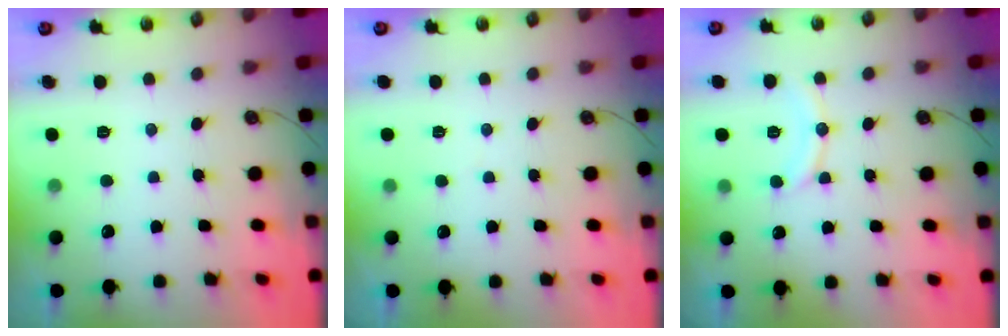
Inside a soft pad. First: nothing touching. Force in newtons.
{"total": 1.2, "press": 1.2, "slide": 0.1}
{"total": 8.8, "press": 8.7, "slide": 0.8}